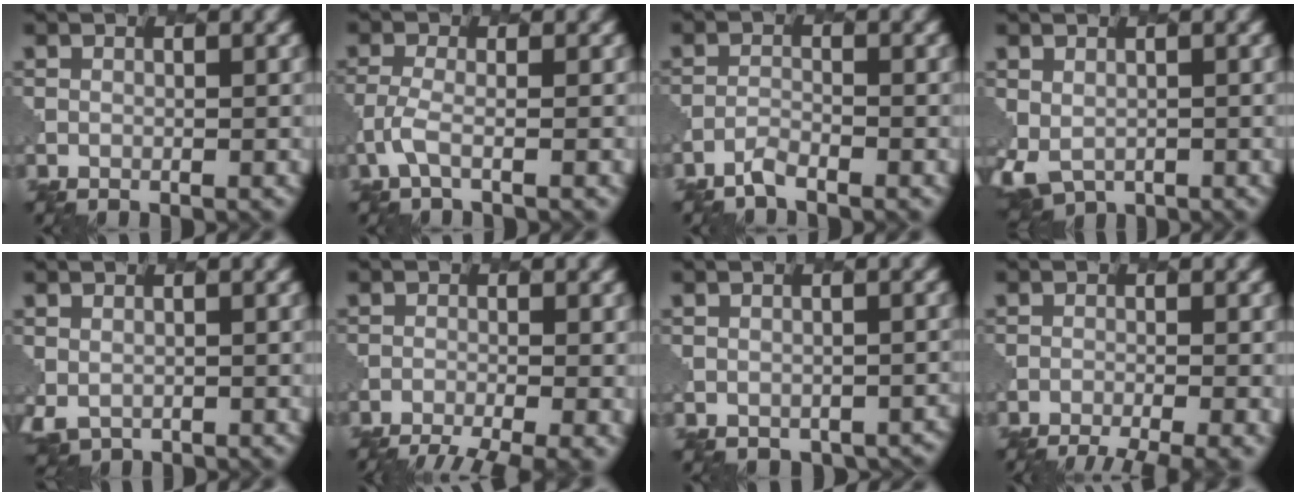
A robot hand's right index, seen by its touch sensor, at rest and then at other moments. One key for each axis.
{"total": 2.0, "fx": -0.9, "fy": 0.4, "fz": 1.7, "tx": -0.039, "ty": -0.004, "tz": -0.029}
{"total": 1.3, "fx": -1.2, "fy": 0.1, "fz": 0.3, "tx": -0.008, "ty": -0.001, "tz": -0.028}
{"total": 3.8, "fx": -0.9, "fy": 2.9, "fz": 2.2, "tx": -0.047, "ty": -0.022, "tz": 0.003}
{"total": 1.8, "fx": -0.4, "fy": 1.6, "fz": 0.8, "tx": -0.018, "ty": -0.013, "tz": 0.004}
{"total": 6.4, "fx": -4.8, "fy": 1.5, "fz": 3.9, "tx": -0.063, "ty": -0.025, "tz": -0.068}
{"total": 2.5, "fx": -1.9, "fy": 1.5, "fz": 0.6, "tx": -0.011, "ty": -0.010, "tz": -0.007}
{"total": 5.0, "fx": -3.9, "fy": 1.1, "fz": 3.0, "tx": -0.041, "ty": -0.014, "tz": -0.055}